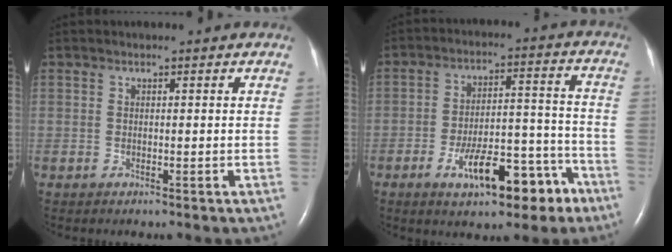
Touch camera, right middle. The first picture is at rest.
{"total": 11.1, "force": [-6.5, 3.8, 8.2], "torque": [-0.125, 0.022, -0.096]}